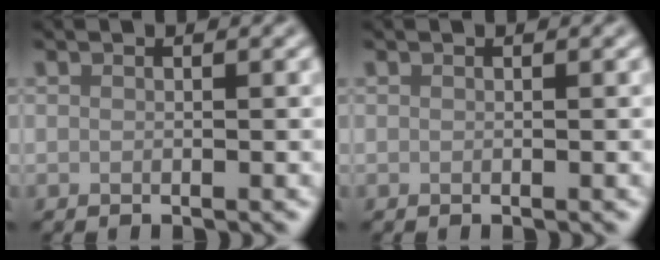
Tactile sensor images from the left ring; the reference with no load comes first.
{"total": 0.0}